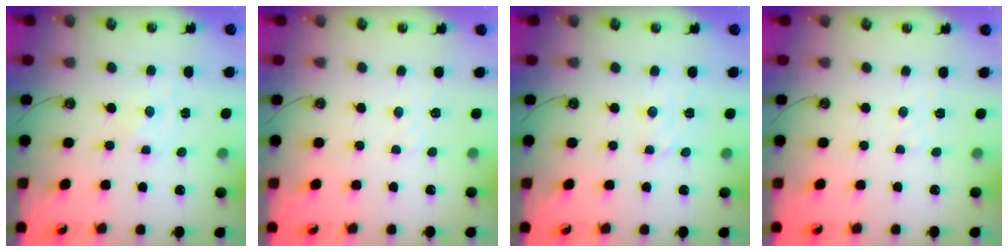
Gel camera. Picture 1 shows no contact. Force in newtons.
{"total": 5.4, "press": 5.3, "slide": 0.6}
{"total": 3.3, "press": 3.3, "slide": 0.4}
{"total": 3.1, "press": 3.1, "slide": 0.5}